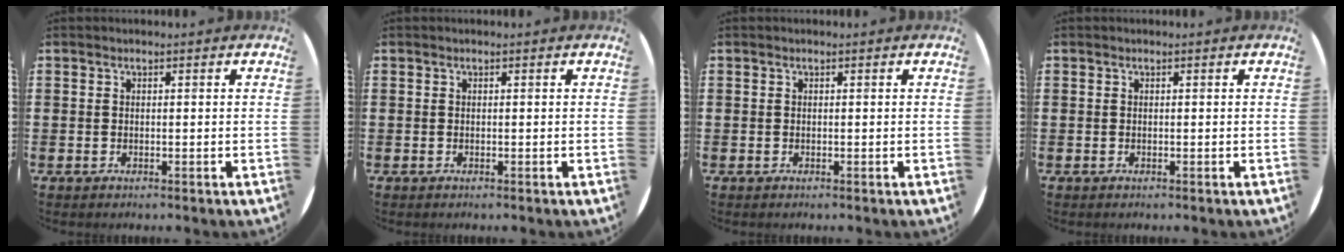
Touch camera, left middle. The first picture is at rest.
{"total": 0.0}
{"total": 0.0}
{"total": 0.0}